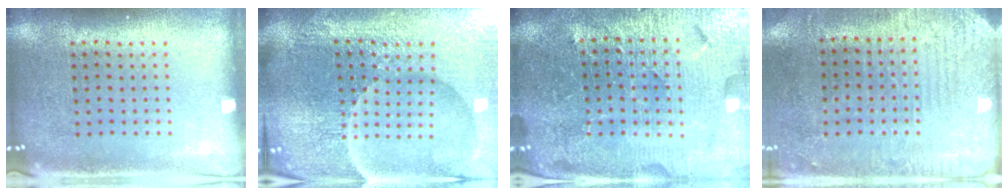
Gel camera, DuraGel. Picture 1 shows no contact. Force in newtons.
{"total": 5.7, "press": 5.3, "slide": 2.0}
{"total": 5.4, "press": 5.0, "slide": 2.2}
{"total": 2.8, "press": 2.6, "slide": 1.2}